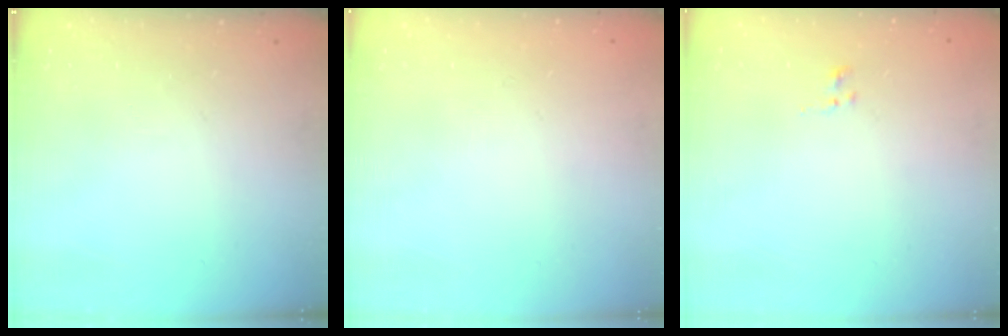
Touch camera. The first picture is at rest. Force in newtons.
{"total": 1.8, "press": 1.8, "slide": 0.2}
{"total": 0.7, "press": 0.4, "slide": 0.6}